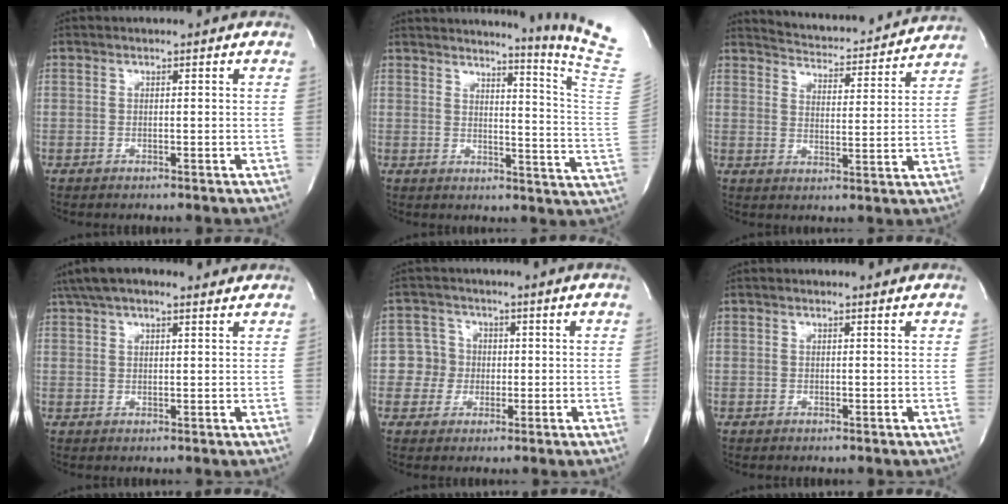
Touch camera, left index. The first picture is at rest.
{"total": 15.6, "force": [13.8, -4.5, 5.7], "torque": [-0.095, -0.132, 0.157]}
{"total": 13.8, "force": [13.4, 1.6, 2.7], "torque": [-0.041, -0.012, 0.172]}
{"total": 10.7, "force": [8.6, 2.8, 5.8], "torque": [-0.104, 0.041, 0.131]}
{"total": 4.3, "force": [-0.2, 4.3, 0.0], "torque": [0.005, 0.011, -0.002]}
{"total": 0.6, "force": [0.6, 0.0, 0.1], "torque": [-0.012, -0.004, 0.004]}